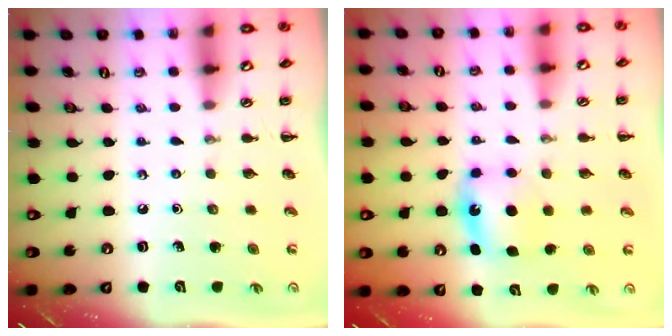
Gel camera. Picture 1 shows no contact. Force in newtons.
{"total": 5.7, "press": 5.6, "slide": 1.1}